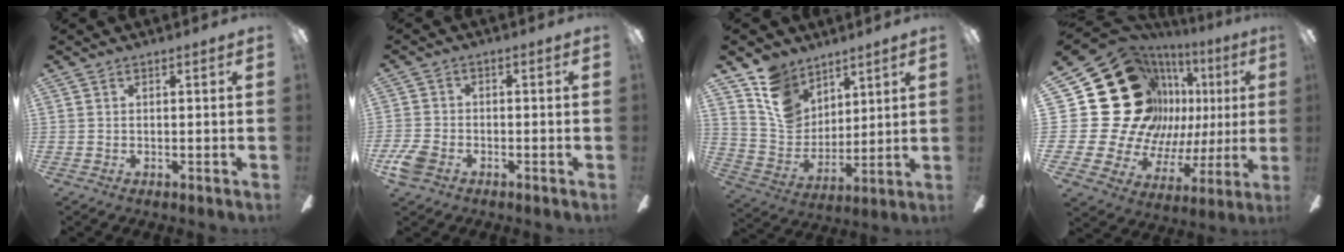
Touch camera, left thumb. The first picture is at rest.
{"total": 5.2, "force": [-2.7, 3.4, 2.8], "torque": [-0.065, 0.012, -0.052]}
{"total": 12.9, "force": [8.5, 8.9, 3.8], "torque": [-0.093, -0.042, 0.172]}
{"total": 32.7, "force": [9.0, 25.1, 18.9], "torque": [-0.360, -0.075, 0.232]}